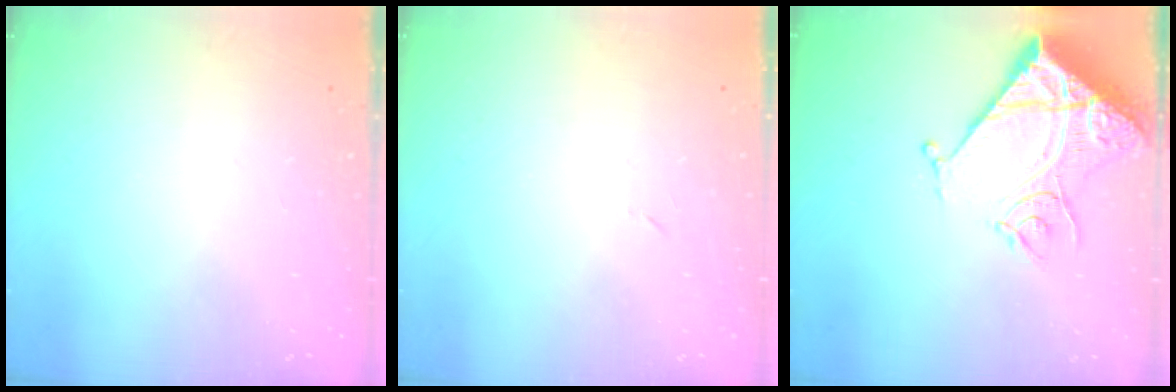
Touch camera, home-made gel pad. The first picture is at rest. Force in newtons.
{"total": 2.4, "press": 2.4, "slide": 0.4}
{"total": 15.5, "press": 15.3, "slide": 1.9}